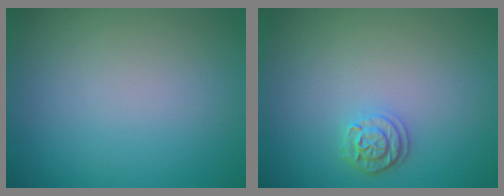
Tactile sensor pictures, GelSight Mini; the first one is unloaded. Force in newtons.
{"total": 2.0, "press": 1.9, "slide": 0.5}